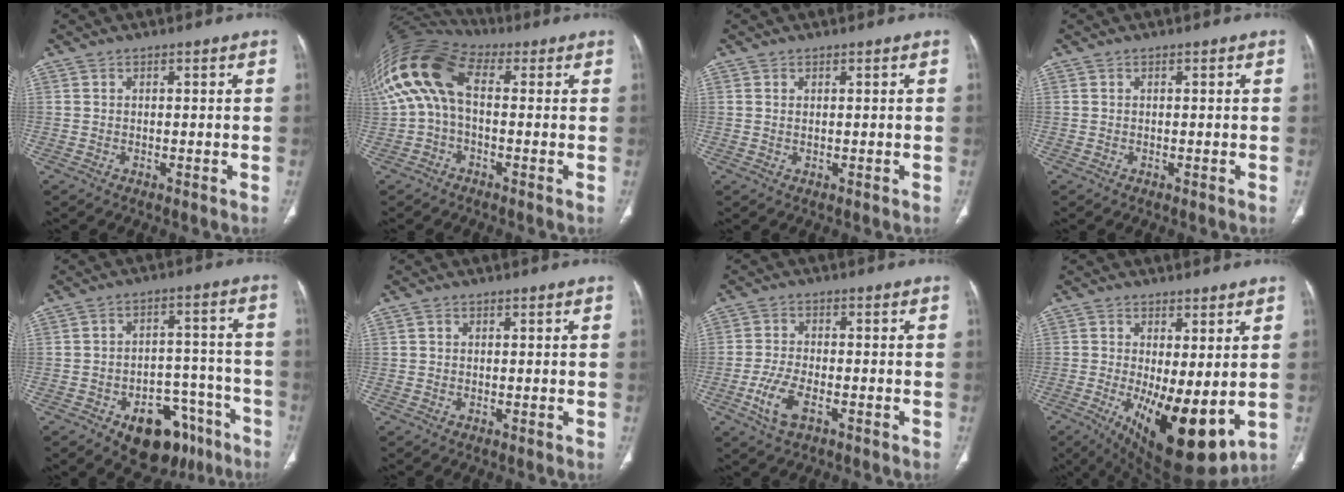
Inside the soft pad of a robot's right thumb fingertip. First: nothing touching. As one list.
[{"total": 14.5, "force": [1.7, 8.4, 11.7], "torque": [-0.250, 0.046, 0.022]}, {"total": 0.6, "force": [0.3, 0.2, 0.4], "torque": [-0.011, 0.001, 0.007]}, {"total": 0.0}, {"total": 15.5, "force": [-8.9, 9.3, 8.5], "torque": [-0.067, 0.071, -0.118]}, {"total": 0.7, "force": [0.2, 0.6, 0.2], "torque": [0.000, 0.001, 0.003]}, {"total": 6.4, "force": [-2.8, 3.0, 5.0], "torque": [-0.110, 0.009, -0.052]}, {"total": 15.5, "force": [-2.6, 5.9, 14.1], "torque": [-0.223, -0.034, -0.018]}]